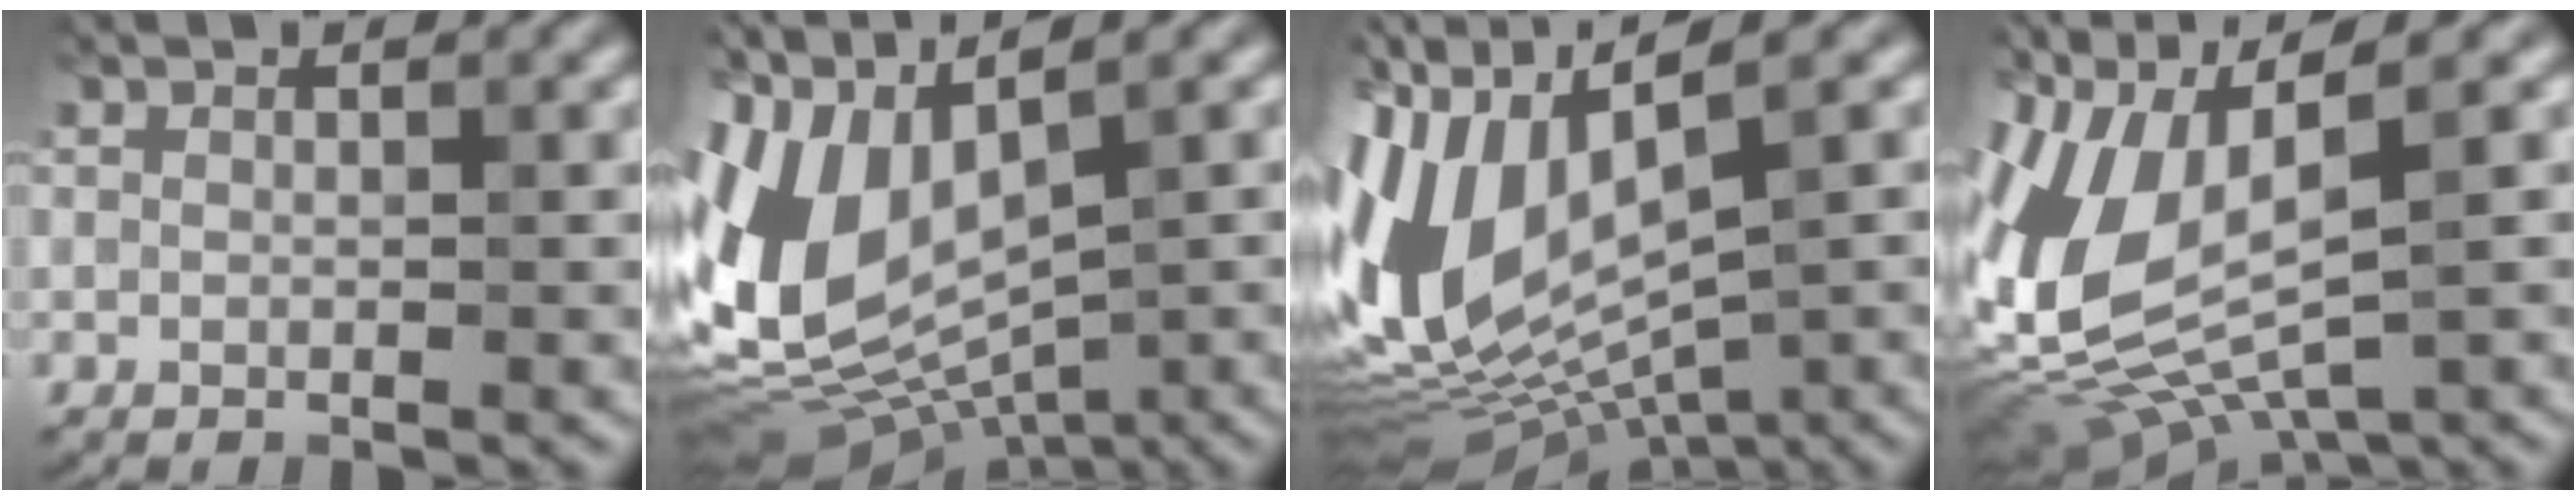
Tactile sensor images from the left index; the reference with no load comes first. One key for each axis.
{"total": 12.8, "fx": 0.3, "fy": 7.1, "fz": 10.6, "tx": -0.247, "ty": -0.001, "tz": 0.016}
{"total": 12.9, "fx": 1.3, "fy": 6.3, "fz": 11.1, "tx": -0.257, "ty": -0.003, "tz": 0.044}
{"total": 12.7, "fx": 0.8, "fy": 6.2, "fz": 11.1, "tx": -0.259, "ty": -0.005, "tz": 0.021}